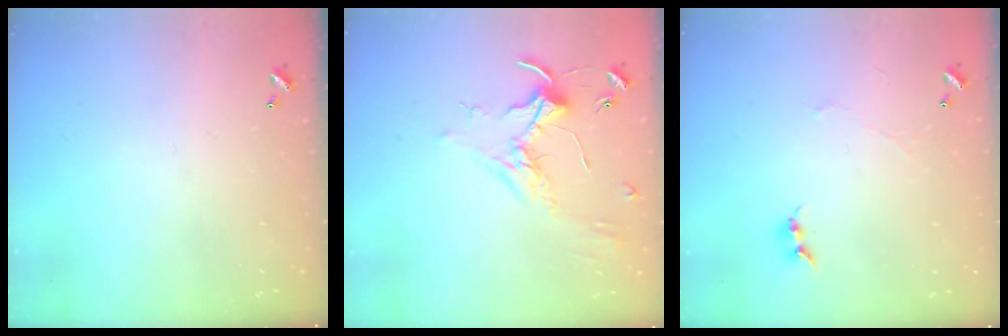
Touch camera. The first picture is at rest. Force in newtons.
{"total": 1.7, "press": 1.7, "slide": 0.4}
{"total": 0.6, "press": 0.3, "slide": 0.5}